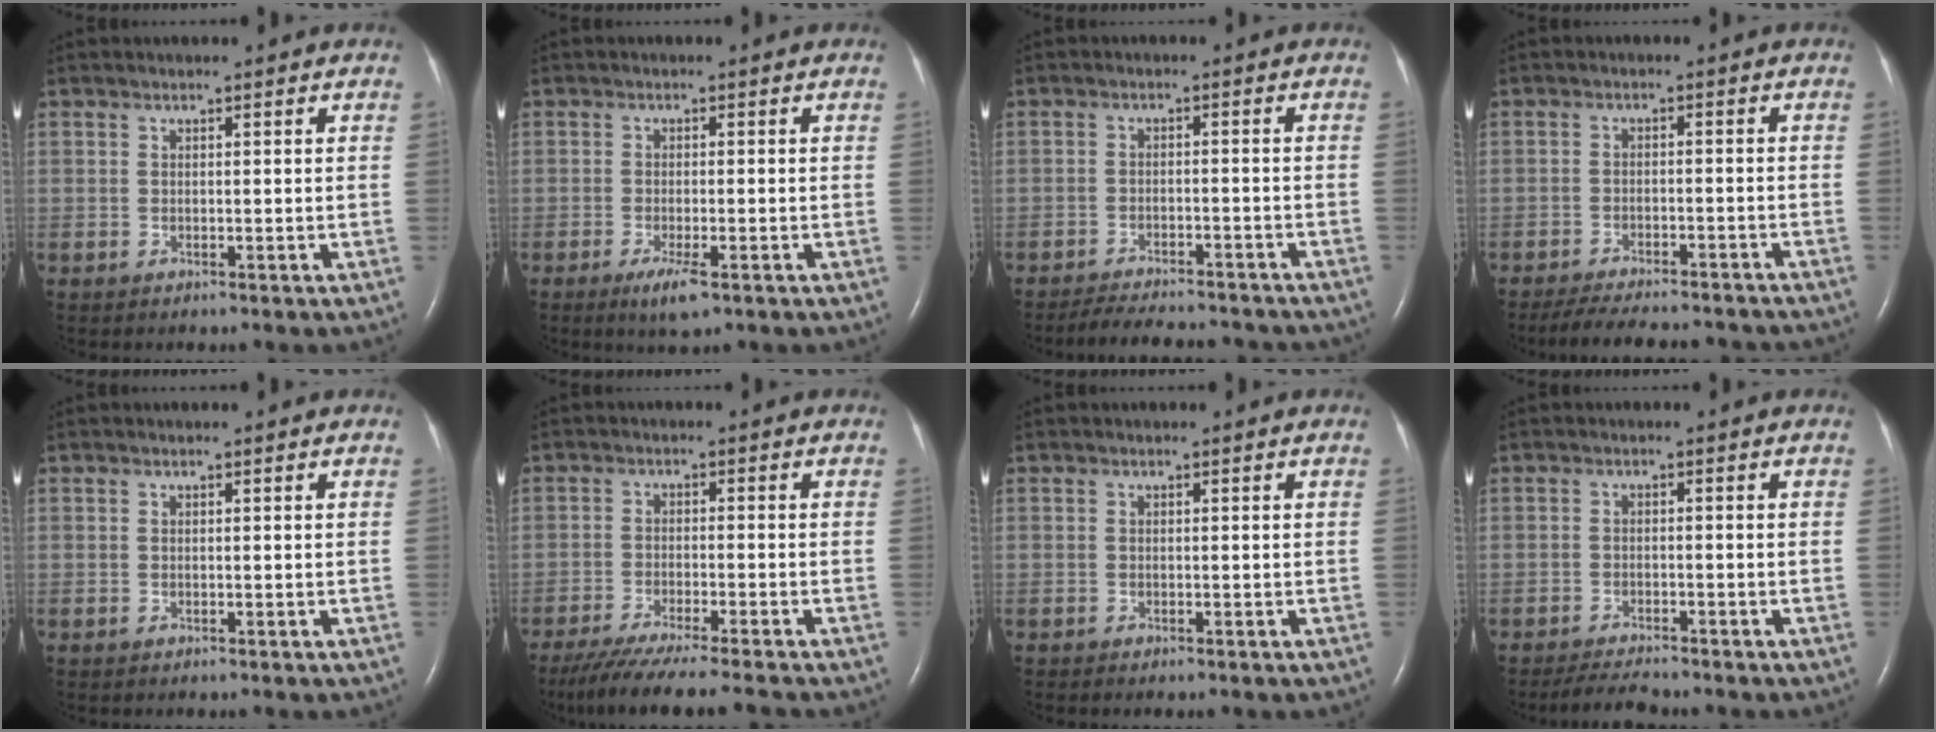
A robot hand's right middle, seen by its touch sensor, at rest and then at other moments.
{"total": 3.6, "force": [-2.0, 0.6, 2.9], "torque": [-0.058, -0.008, -0.032]}
{"total": 12.2, "force": [-11.2, 2.5, 4.3], "torque": [-0.070, -0.001, -0.141]}
{"total": 15.0, "force": [-13.4, 3.0, 5.9], "torque": [-0.113, -0.012, -0.175]}
{"total": 0.0}
{"total": 12.3, "force": [-10.8, -0.6, 5.8], "torque": [-0.079, -0.032, -0.171]}
{"total": 0.0}
{"total": 3.7, "force": [-3.4, 0.1, 1.2], "torque": [-0.029, -0.016, -0.058]}